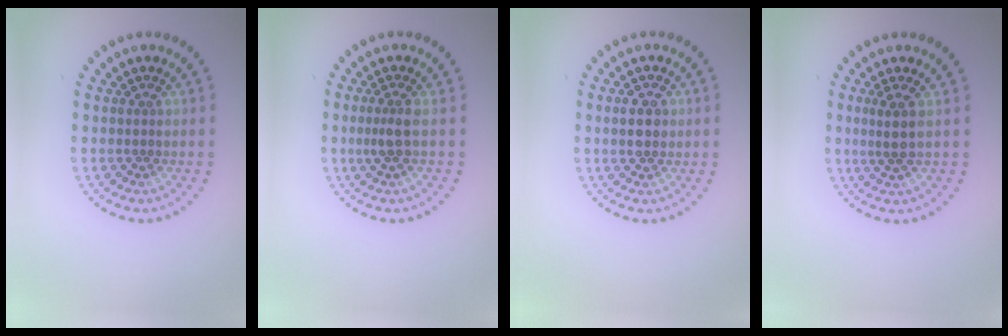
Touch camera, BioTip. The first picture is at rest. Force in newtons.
{"total": 1.7, "press": 1.3, "slide": 1.1}
{"total": 2.7, "press": 2.7, "slide": 0.1}
{"total": 1.9, "press": 1.3, "slide": 1.4}